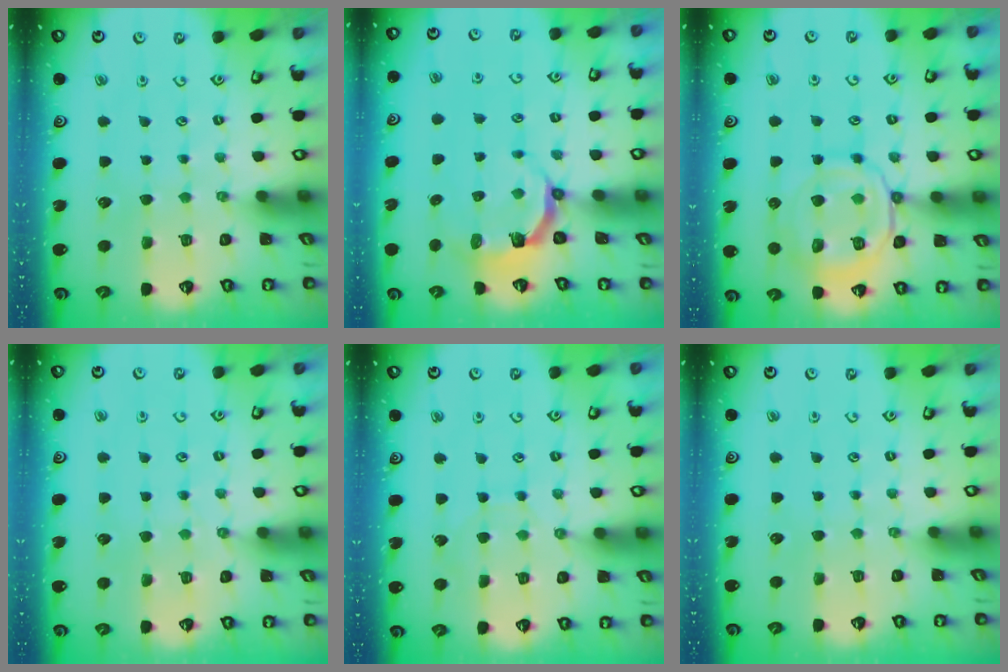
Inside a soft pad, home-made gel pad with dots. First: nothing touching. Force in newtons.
{"total": 4.3, "press": 2.8, "slide": 3.3}
{"total": 12.8, "press": 12.7, "slide": 1.6}
{"total": 2.5, "press": 2.4, "slide": 0.4}
{"total": 2.8, "press": 2.8, "slide": 0.4}
{"total": 0.0}